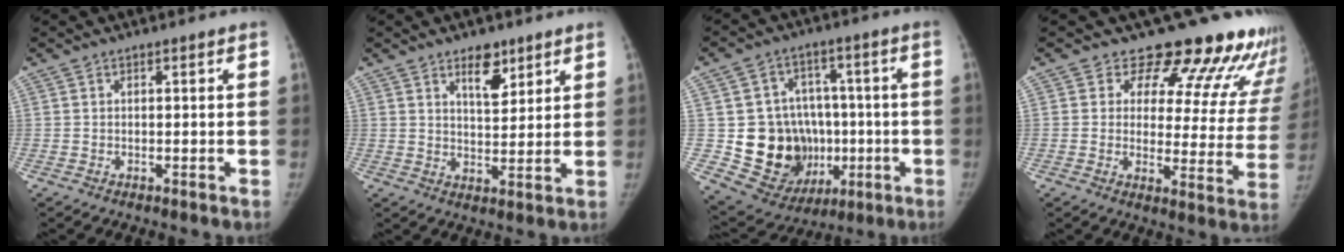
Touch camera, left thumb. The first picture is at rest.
{"total": 6.2, "force": [4.0, 3.0, 3.7], "torque": [-0.034, -0.028, 0.064]}
{"total": 18.4, "force": [-2.4, 15.6, 9.4], "torque": [-0.098, 0.023, -0.005]}
{"total": 17.9, "force": [15.2, 7.0, 6.4], "torque": [-0.019, -0.105, 0.167]}